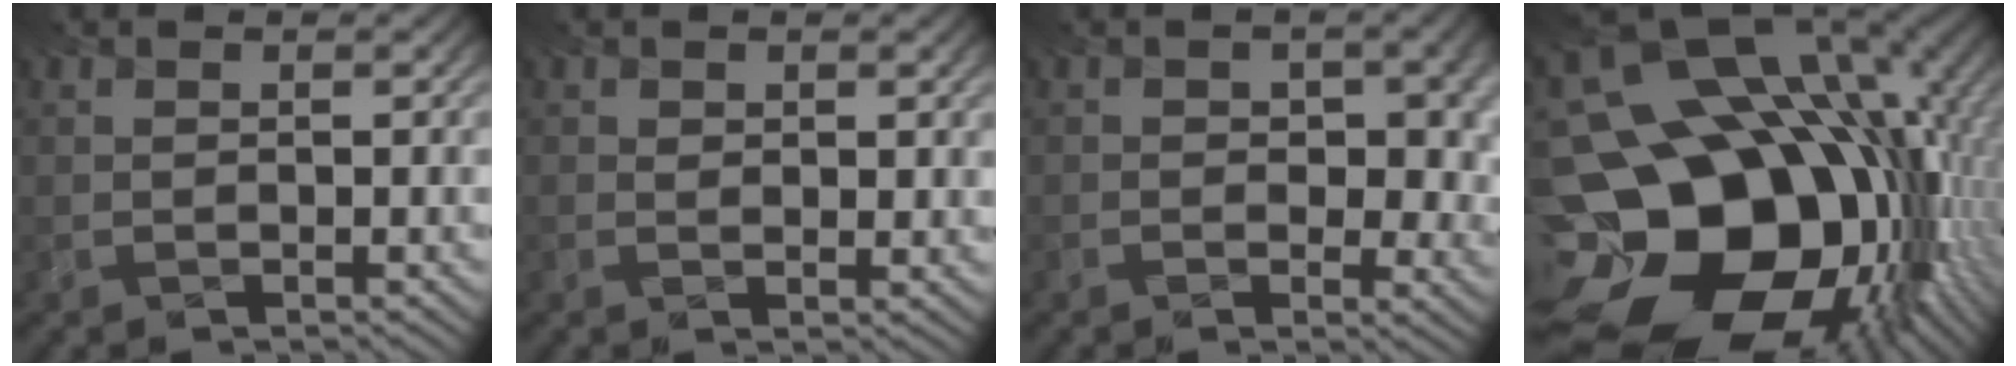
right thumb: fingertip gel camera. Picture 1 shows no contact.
{"total": 1.1, "force": [0.6, 0.5, 0.7], "torque": [-0.012, -0.004, 0.015]}
{"total": 7.2, "force": [0.8, 4.9, 5.3], "torque": [-0.085, -0.008, 0.021]}
{"total": 22.3, "force": [-6.1, 16.8, 13.2], "torque": [-0.249, -0.012, -0.123]}